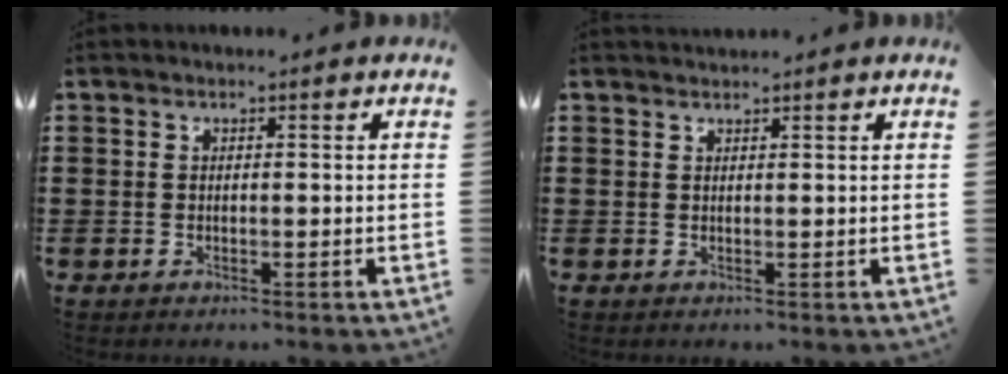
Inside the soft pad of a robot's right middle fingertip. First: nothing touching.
{"total": 1.0, "force": [1.0, 0.1, -0.1], "torque": [0.000, -0.001, 0.019]}